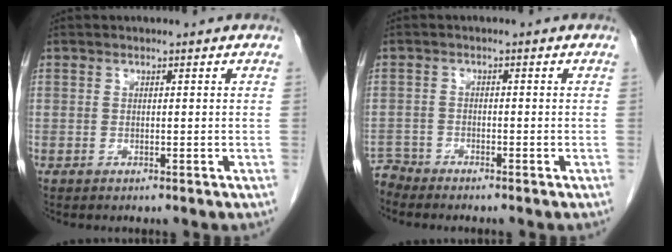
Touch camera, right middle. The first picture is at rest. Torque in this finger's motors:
{"motor_torque": [-0.13, -0.26, -0.08, -0.03]}